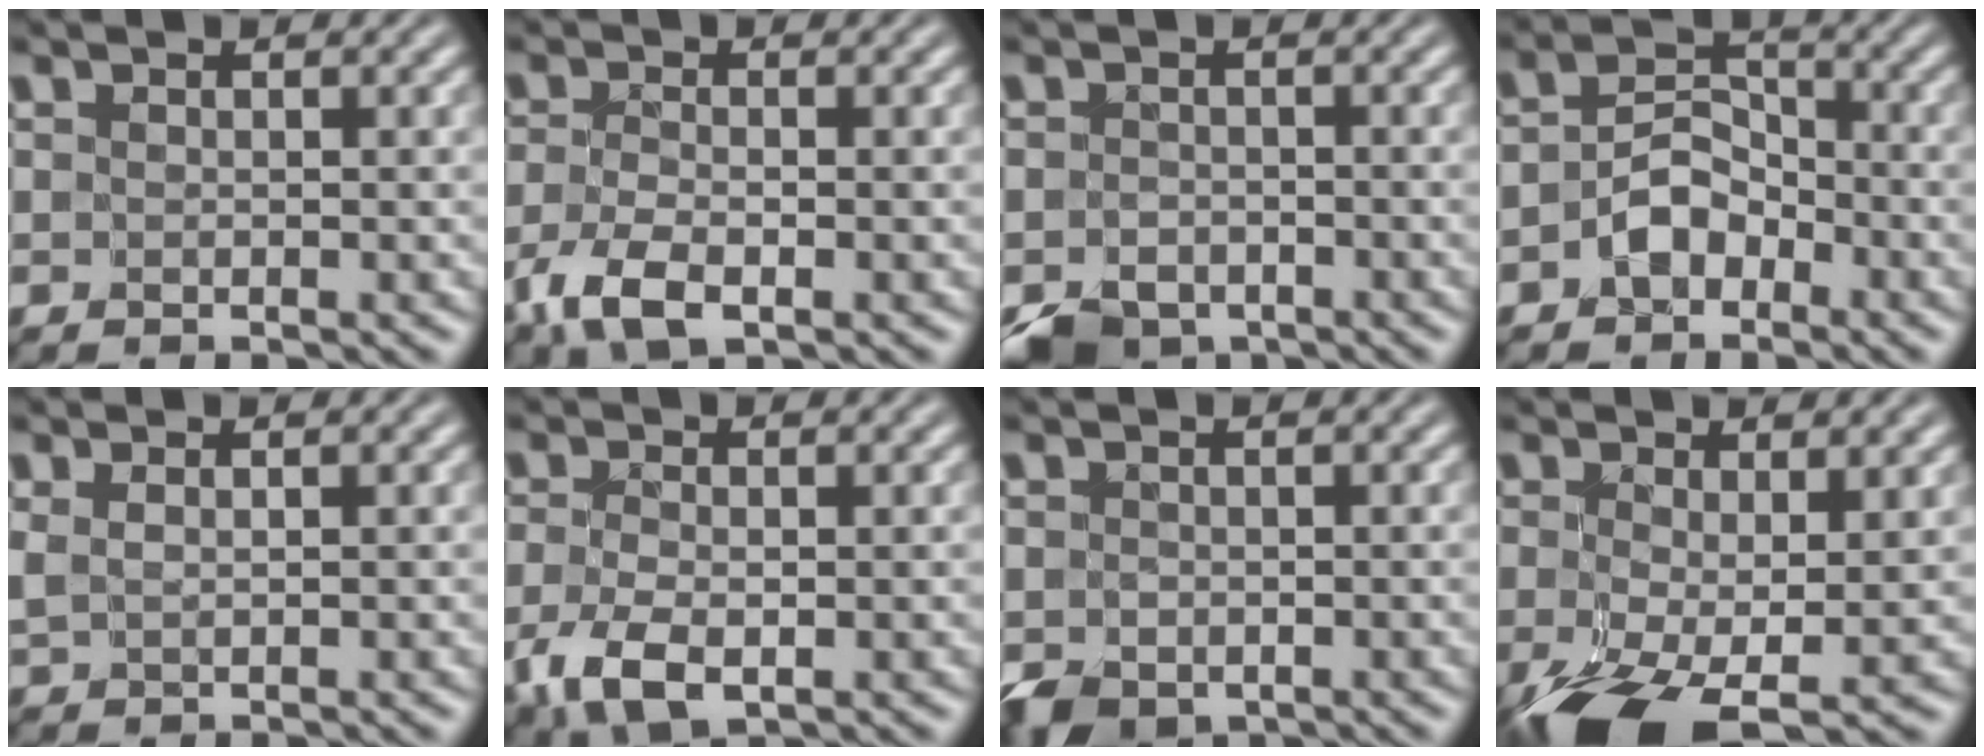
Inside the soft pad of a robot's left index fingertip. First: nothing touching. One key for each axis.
{"total": 3.7, "fx": -2.1, "fy": 1.5, "fz": 2.6, "tx": -0.065, "ty": -0.006, "tz": -0.046}
{"total": 3.4, "fx": -2.6, "fy": 1.8, "fz": 0.9, "tx": -0.012, "ty": -0.005, "tz": -0.050}
{"total": 3.0, "fx": -1.7, "fy": 2.1, "fz": 1.3, "tx": -0.017, "ty": 0.013, "tz": -0.033}
{"total": 0.8, "fx": 0.4, "fy": 0.4, "fz": 0.6, "tx": -0.016, "ty": 0.002, "tz": 0.013}
{"total": 4.3, "fx": -1.9, "fy": 2.2, "fz": 3.1, "tx": -0.078, "ty": -0.010, "tz": -0.038}
{"total": 2.3, "fx": -1.3, "fy": 1.6, "fz": 1.0, "tx": -0.016, "ty": -0.009, "tz": -0.026}
{"total": 6.9, "fx": -2.8, "fy": 2.9, "fz": 5.5, "tx": -0.121, "ty": -0.023, "tz": -0.048}